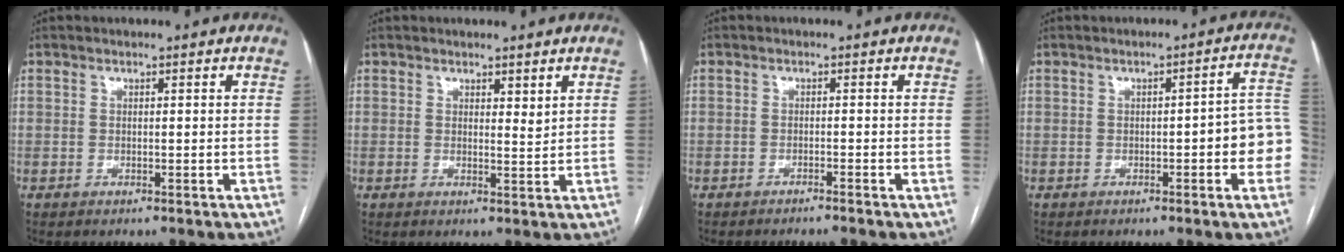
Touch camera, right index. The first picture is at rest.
{"total": 1.6, "force": [1.2, 0.5, 1.0], "torque": [-0.015, -0.009, 0.020]}
{"total": 2.1, "force": [-1.8, -0.6, 0.7], "torque": [-0.005, 0.004, -0.026]}
{"total": 7.4, "force": [-1.7, 1.3, 7.1], "torque": [-0.067, 0.021, -0.024]}